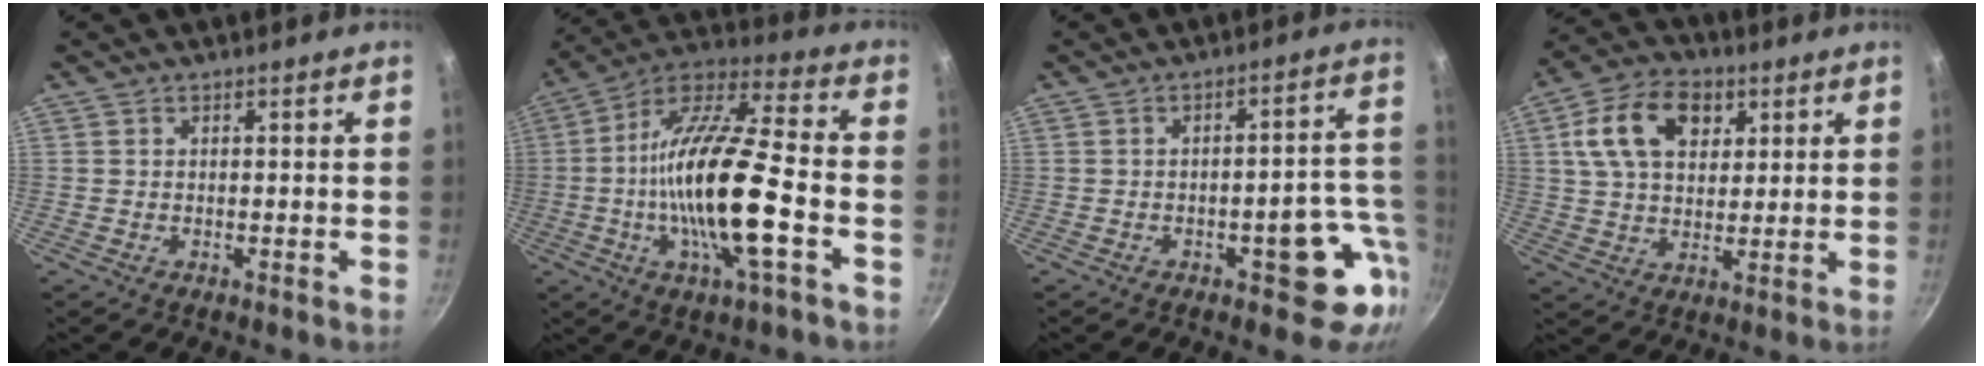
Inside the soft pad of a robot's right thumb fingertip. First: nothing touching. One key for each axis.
{"total": 20.8, "fx": -4.5, "fy": 5.2, "fz": 19.6, "tx": -0.365, "ty": 0.025, "tz": -0.097}
{"total": 11.2, "fx": -3.8, "fy": 4.9, "fz": 9.3, "tx": -0.053, "ty": 0.032, "tz": -0.043}
{"total": 13.8, "fx": 4.9, "fy": 9.2, "fz": 9.0, "tx": -0.141, "ty": 0.004, "tz": 0.073}